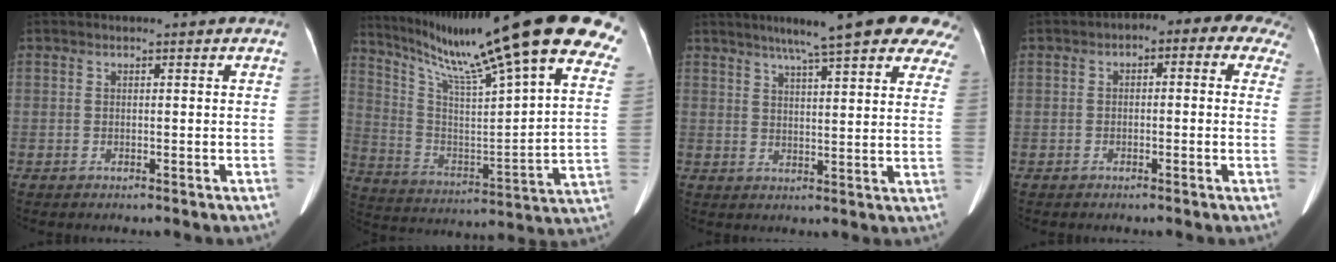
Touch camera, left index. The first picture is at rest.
{"total": 33.0, "force": [24.9, 1.8, 21.6], "torque": [-0.305, -0.046, 0.353]}
{"total": 18.4, "force": [14.2, 2.7, 11.5], "torque": [-0.154, 0.023, 0.168]}
{"total": 8.9, "force": [4.4, 4.3, 6.5], "torque": [-0.064, 0.039, 0.034]}